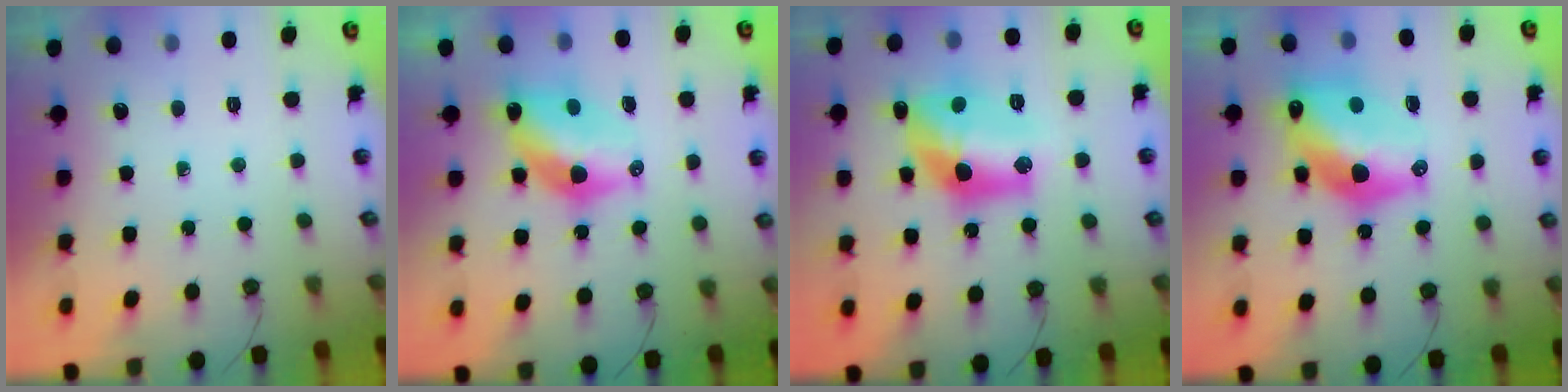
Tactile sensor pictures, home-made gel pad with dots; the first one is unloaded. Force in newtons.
{"total": 11.3, "press": 11.3, "slide": 1.0}
{"total": 15.6, "press": 15.5, "slide": 1.0}
{"total": 17.1, "press": 17.0, "slide": 1.4}